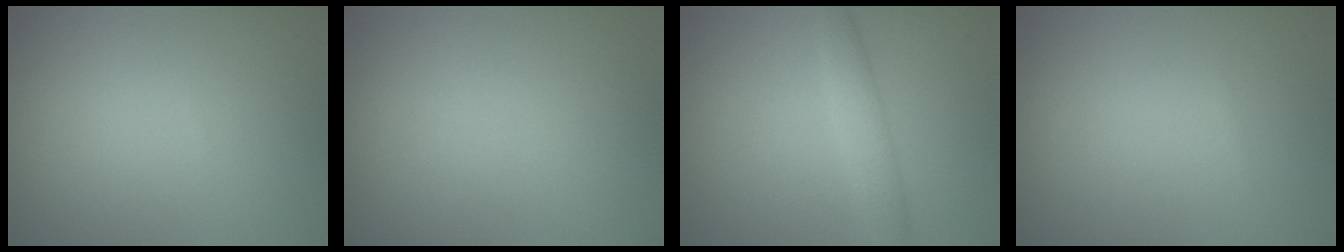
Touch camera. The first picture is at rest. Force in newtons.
{"total": 0.0}
{"total": 2.3, "press": 2.3, "slide": 0.1}
{"total": 0.0}